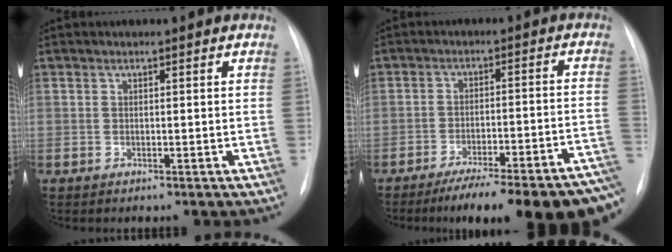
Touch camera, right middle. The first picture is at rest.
{"total": 23.1, "force": [-18.1, 3.4, 13.8], "torque": [-0.115, 0.006, -0.240]}